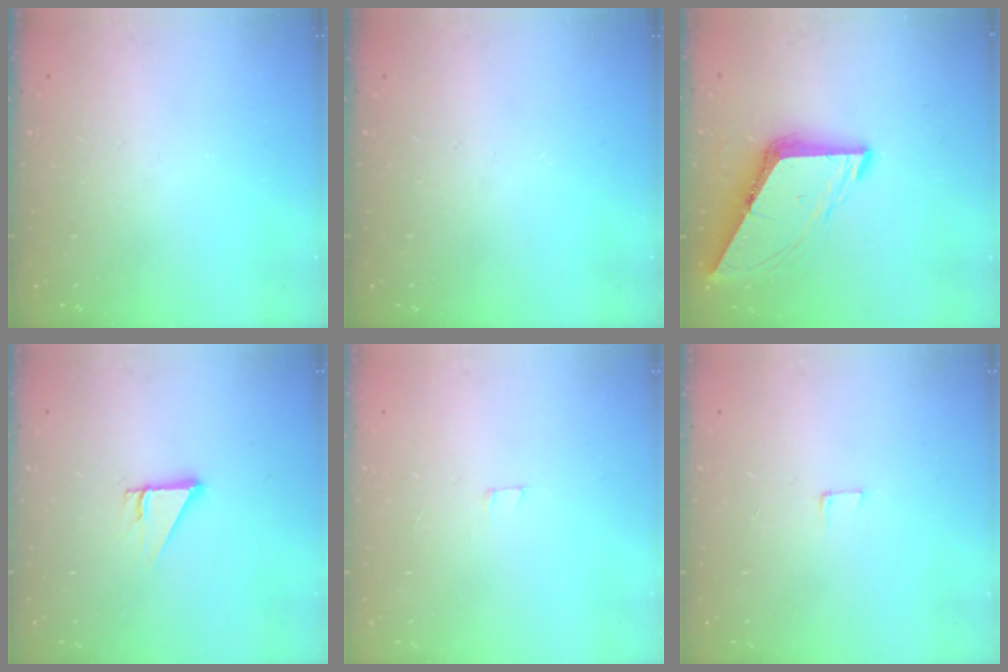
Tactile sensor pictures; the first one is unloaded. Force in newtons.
{"total": 0.0}
{"total": 9.1, "press": 9.0, "slide": 1.1}
{"total": 2.7, "press": 2.7, "slide": 0.0}
{"total": 1.8, "press": 1.8, "slide": 0.1}
{"total": 5.0, "press": 4.9, "slide": 0.4}